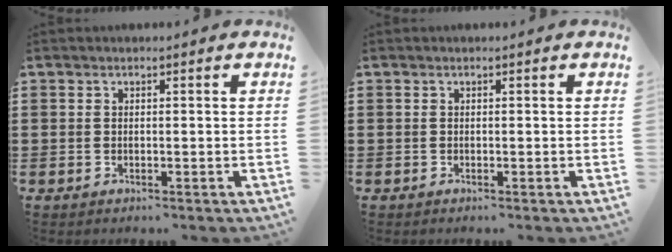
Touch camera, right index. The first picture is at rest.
{"total": 0.0}